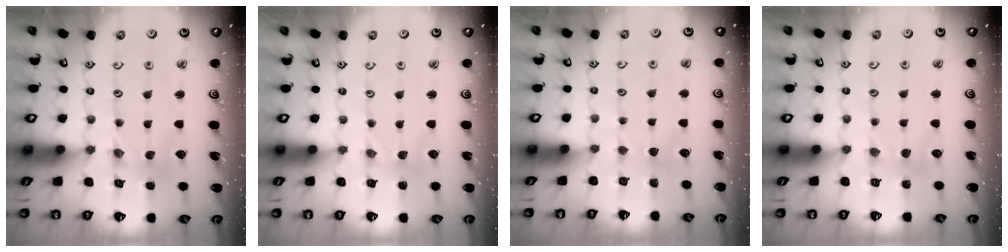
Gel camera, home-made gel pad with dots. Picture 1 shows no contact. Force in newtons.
{"total": 0.6, "press": 0.6, "slide": 0.2}
{"total": 1.9, "press": 1.9, "slide": 0.3}
{"total": 3.4, "press": 3.3, "slide": 0.5}